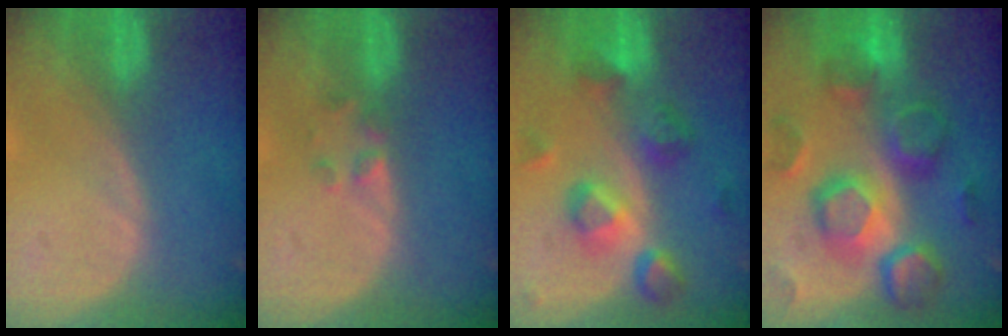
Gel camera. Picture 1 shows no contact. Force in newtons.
{"total": 1.9, "press": 1.7, "slide": 0.8}
{"total": 7.9, "press": 7.8, "slide": 1.1}
{"total": 12.3, "press": 12.2, "slide": 1.2}